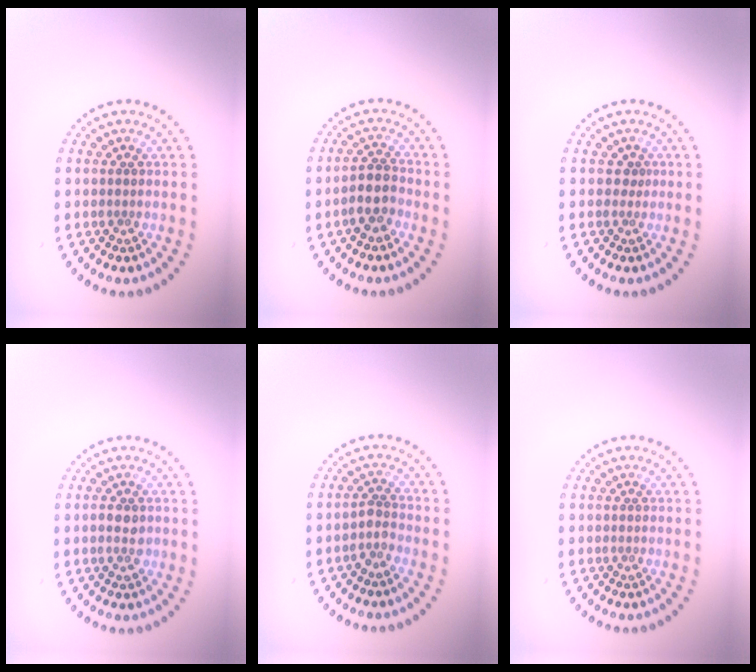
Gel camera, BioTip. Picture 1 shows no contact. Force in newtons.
{"total": 2.6, "press": 2.3, "slide": 1.2}
{"total": 0.6, "press": 0.4, "slide": 0.5}
{"total": 1.7, "press": 1.7, "slide": 0.4}
{"total": 1.5, "press": 1.2, "slide": 1.0}
{"total": 0.0}